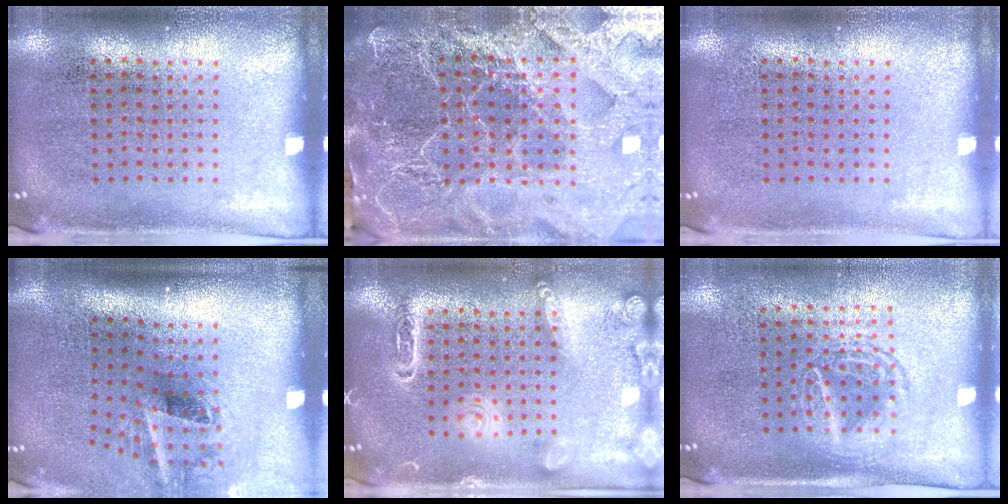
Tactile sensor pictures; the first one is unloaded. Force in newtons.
{"total": 6.0, "press": 5.2, "slide": 3.0}
{"total": 0.0}
{"total": 2.0, "press": 1.3, "slide": 1.6}
{"total": 1.8, "press": 1.8, "slide": 0.2}
{"total": 1.4, "press": 1.3, "slide": 0.6}